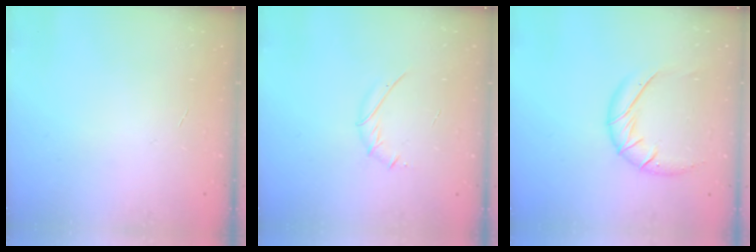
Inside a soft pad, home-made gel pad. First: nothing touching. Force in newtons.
{"total": 3.9, "press": 3.8, "slide": 1.0}
{"total": 12.6, "press": 12.5, "slide": 1.5}